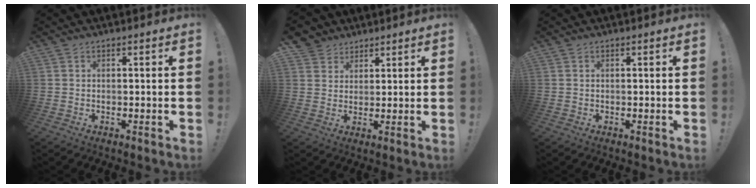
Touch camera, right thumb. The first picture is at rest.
{"total": 4.8, "force": [3.3, 3.5, -0.1], "torque": [0.002, -0.027, 0.063]}
{"total": 0.0}